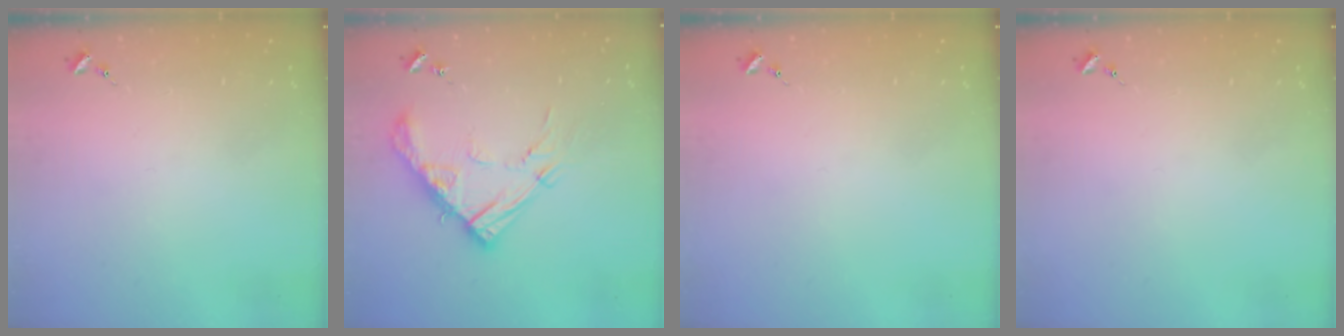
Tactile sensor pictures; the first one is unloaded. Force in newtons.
{"total": 16.8, "press": 16.7, "slide": 1.7}
{"total": 0.0}
{"total": 0.0}